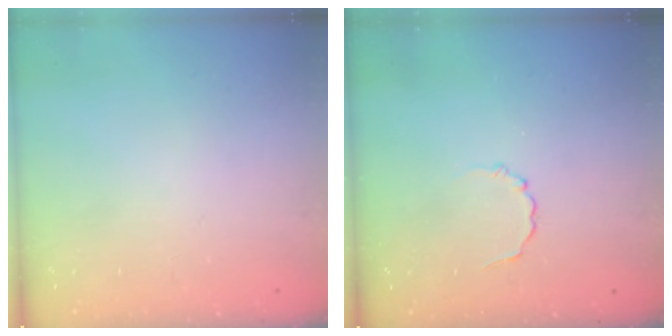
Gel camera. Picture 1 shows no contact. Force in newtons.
{"total": 2.1, "press": 1.9, "slide": 0.9}